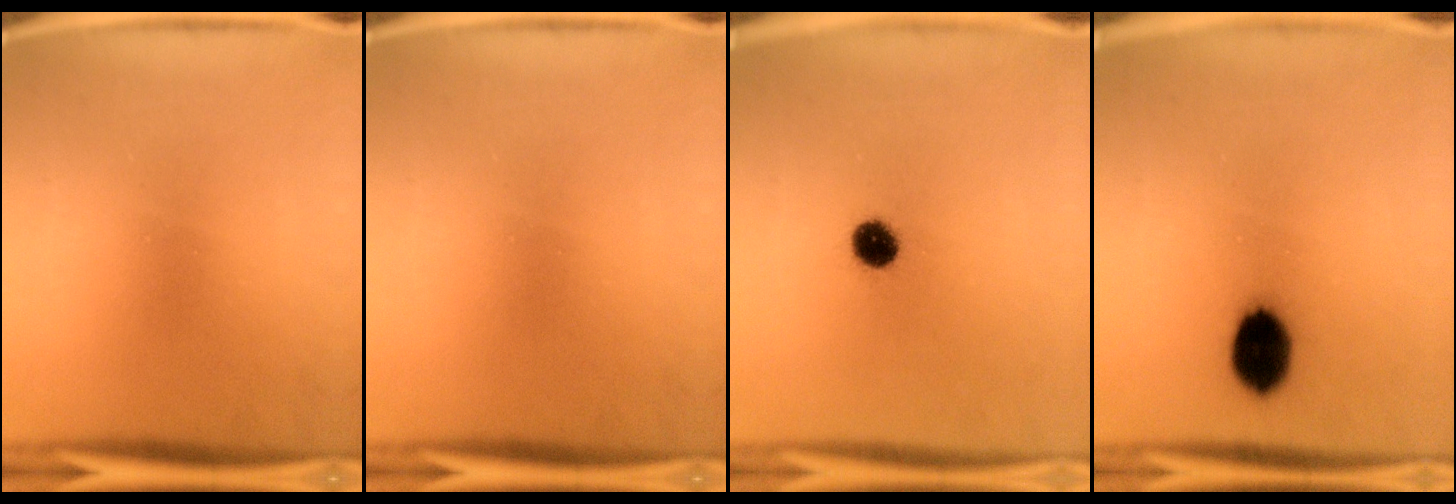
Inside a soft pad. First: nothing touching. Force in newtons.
{"total": 0.0}
{"total": 5.6}
{"total": 9.4}